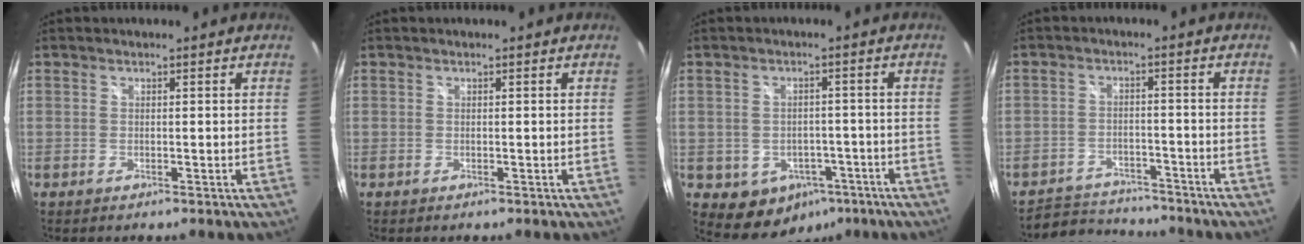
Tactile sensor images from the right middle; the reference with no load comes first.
{"total": 0.0}
{"total": 8.5, "force": [-4.1, 6.8, 3.0], "torque": [-0.066, 0.009, -0.030]}
{"total": 8.2, "force": [-7.7, 2.5, 0.9], "torque": [-0.036, 0.017, -0.117]}